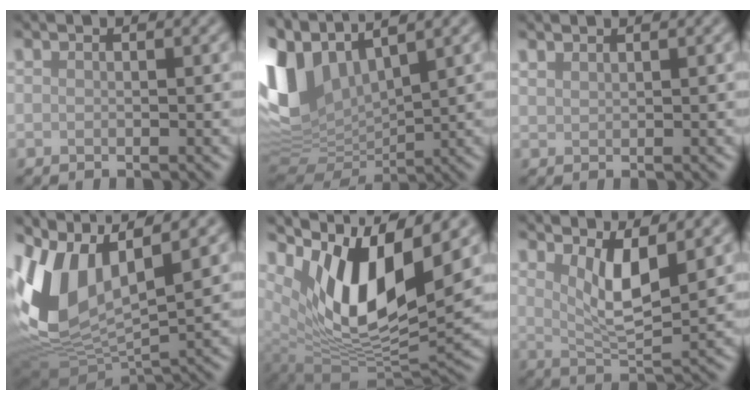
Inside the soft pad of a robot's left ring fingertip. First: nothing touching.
{"total": 11.0, "force": [4.0, 5.9, 8.4], "torque": [-0.216, 0.006, 0.073]}
{"total": 1.0, "force": [1.0, 0.1, 0.1], "torque": [-0.004, 0.001, 0.022]}
{"total": 10.3, "force": [2.8, 5.2, 8.4], "torque": [-0.201, 0.002, 0.052]}
{"total": 11.7, "force": [5.7, 4.2, 9.3], "torque": [-0.171, -0.006, 0.113]}
{"total": 4.4, "force": [2.0, 1.2, 3.7], "torque": [-0.073, -0.012, 0.041]}